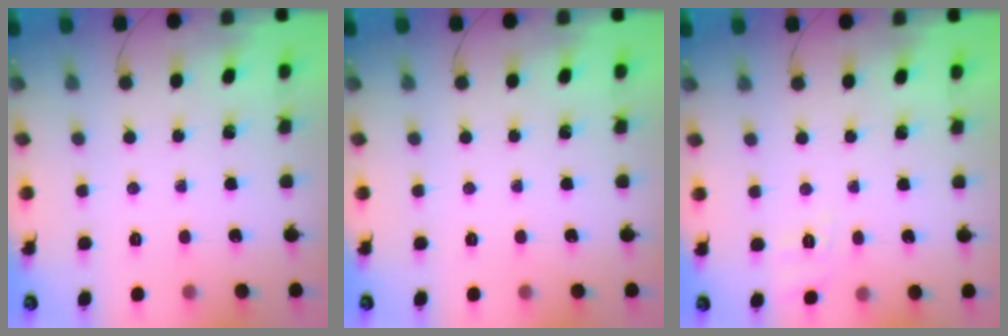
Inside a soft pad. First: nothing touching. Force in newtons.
{"total": 0.0}
{"total": 7.5, "press": 7.2, "slide": 2.2}